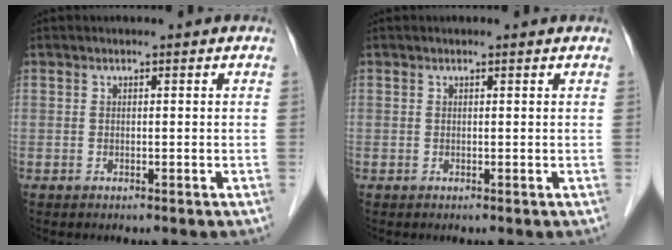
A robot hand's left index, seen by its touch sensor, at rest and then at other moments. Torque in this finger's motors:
{"motor_torque": [0.12, -0.01, 0.00, -0.01]}